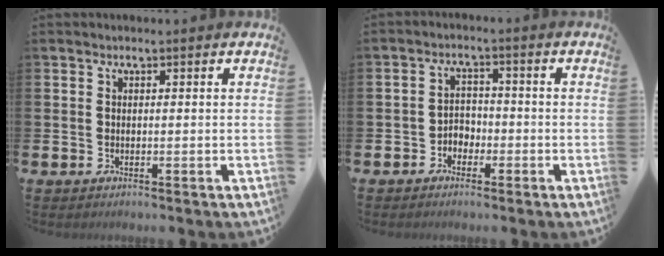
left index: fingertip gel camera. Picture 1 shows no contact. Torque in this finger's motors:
{"motor_torque": [-0.09, -0.07, 0.05, -0.01]}